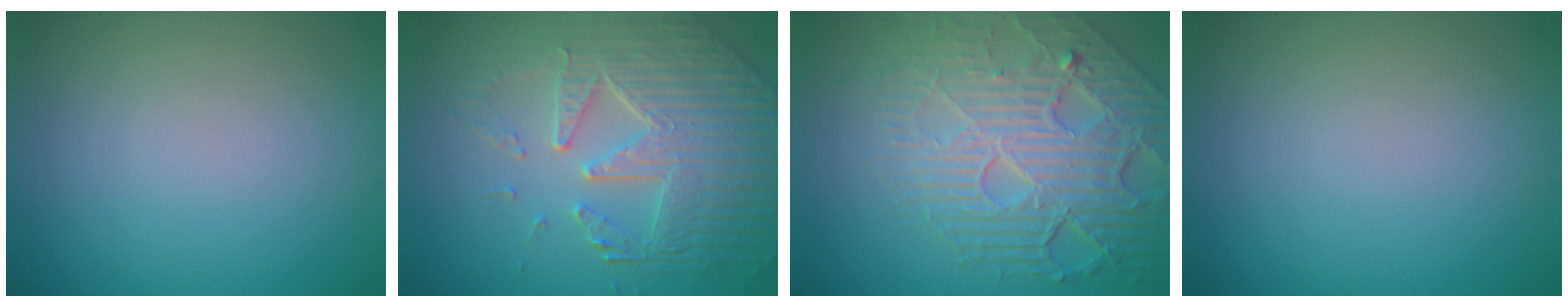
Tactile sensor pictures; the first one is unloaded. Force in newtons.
{"total": 7.9, "press": 5.6, "slide": 5.5}
{"total": 8.6, "press": 5.8, "slide": 6.4}
{"total": 0.0}